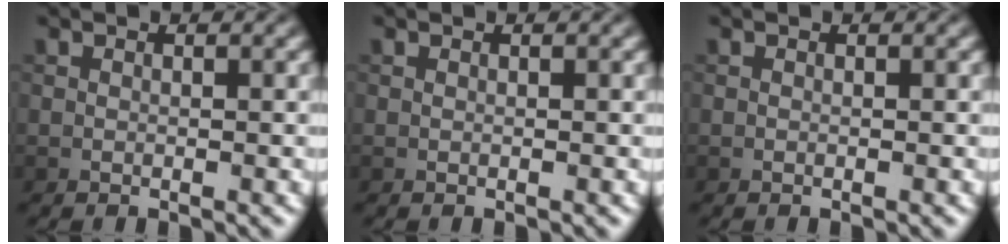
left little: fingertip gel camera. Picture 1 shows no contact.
{"total": 0.0}
{"total": 0.0}